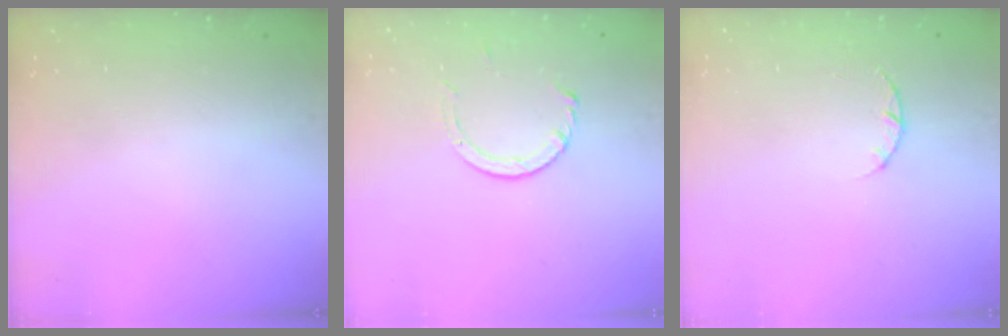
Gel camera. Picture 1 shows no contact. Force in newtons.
{"total": 3.9, "press": 3.9, "slide": 0.4}
{"total": 1.4, "press": 1.3, "slide": 0.3}